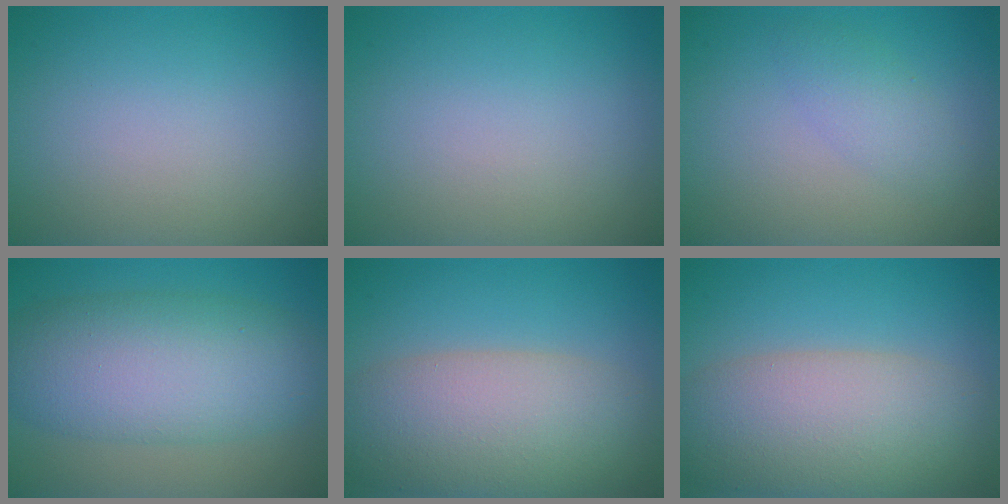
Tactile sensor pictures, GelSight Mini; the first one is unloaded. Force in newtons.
{"total": 0.0}
{"total": 2.0, "press": 2.0, "slide": 0.1}
{"total": 9.0, "press": 9.0, "slide": 0.2}
{"total": 8.9, "press": 8.9, "slide": 0.5}
{"total": 9.0, "press": 9.0, "slide": 0.6}